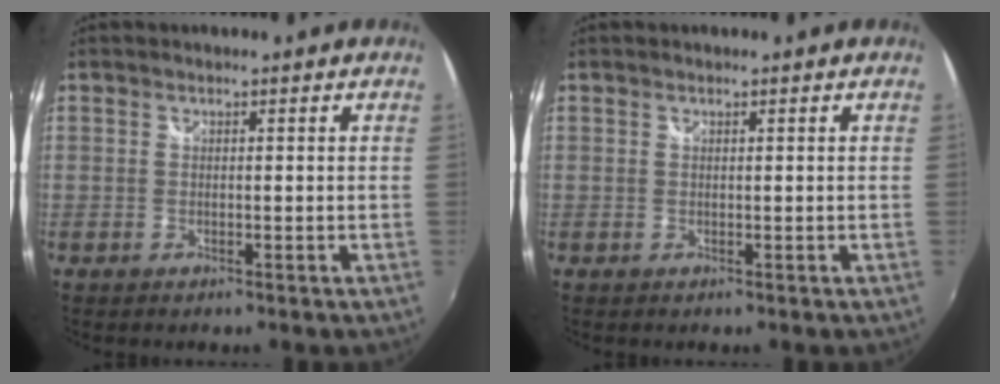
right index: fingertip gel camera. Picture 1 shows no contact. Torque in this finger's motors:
{"motor_torque": [-0.05, -0.05, 0.01, 0.01]}